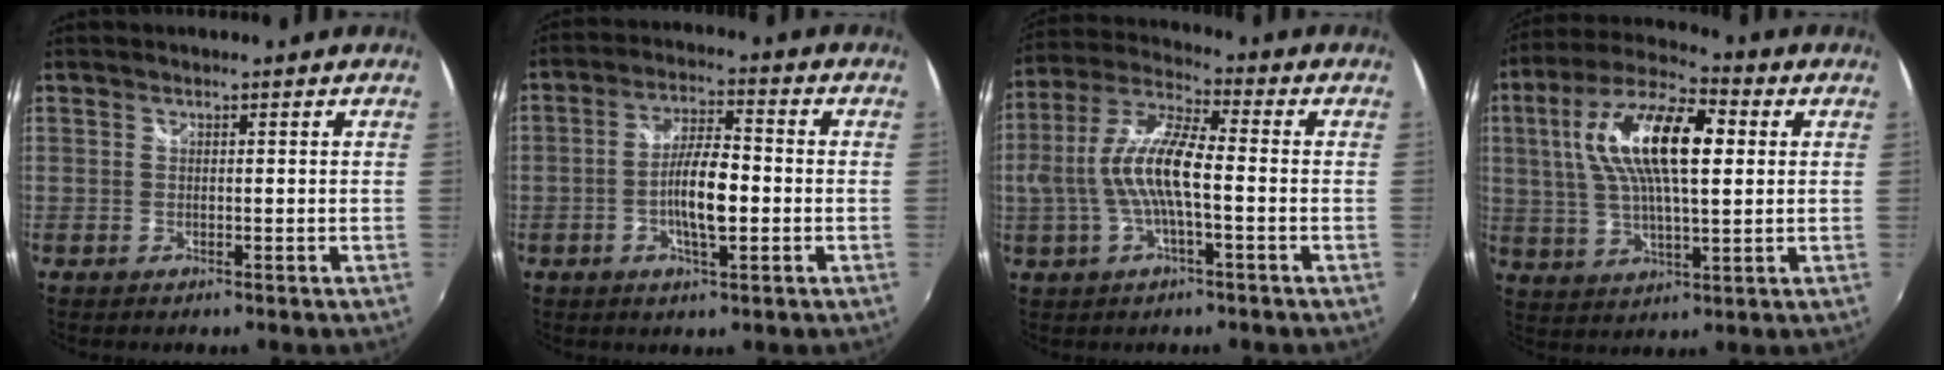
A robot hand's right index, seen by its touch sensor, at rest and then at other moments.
{"total": 8.2, "force": [-1.9, 2.3, 7.6], "torque": [-0.144, 0.005, -0.034]}
{"total": 11.9, "force": [-1.5, 2.9, 11.5], "torque": [-0.226, 0.007, -0.026]}
{"total": 17.3, "force": [3.8, 6.5, 15.6], "torque": [-0.295, 0.023, 0.061]}